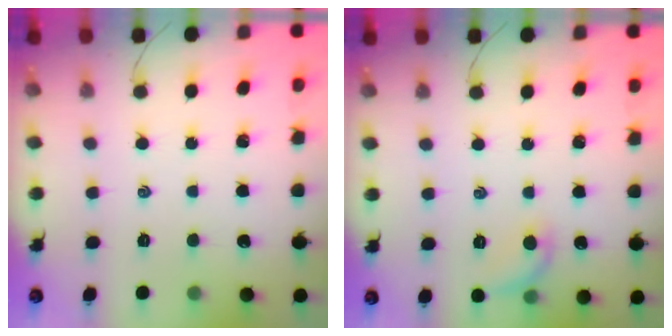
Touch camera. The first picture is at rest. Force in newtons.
{"total": 7.4, "press": 7.3, "slide": 1.3}